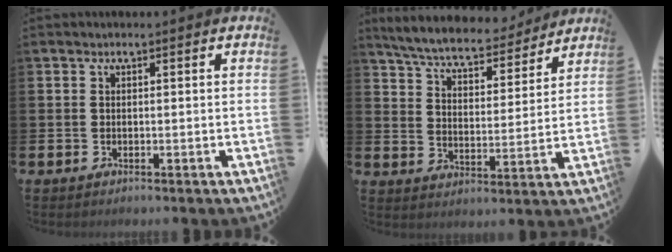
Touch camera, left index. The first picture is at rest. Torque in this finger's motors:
{"motor_torque": [1.03, -0.92, 0.41, 0.14]}